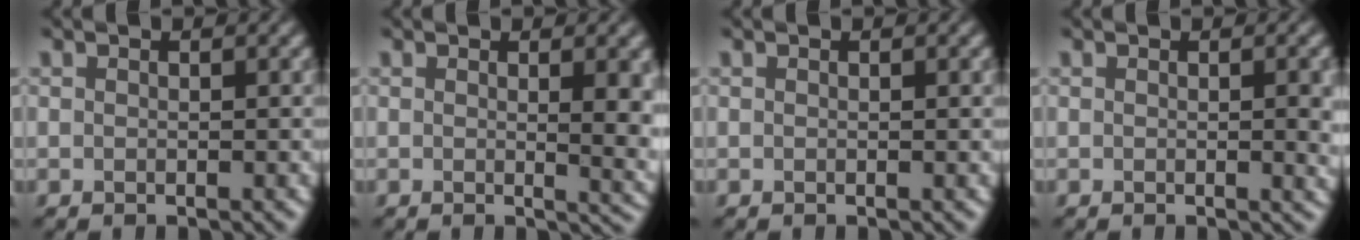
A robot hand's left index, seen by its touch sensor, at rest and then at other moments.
{"total": 5.0, "force": [0.6, 1.7, 4.7], "torque": [-0.042, -0.004, 0.013]}
{"total": 0.0}
{"total": 2.7, "force": [0.0, 0.7, 2.6], "torque": [-0.025, 0.000, -0.002]}